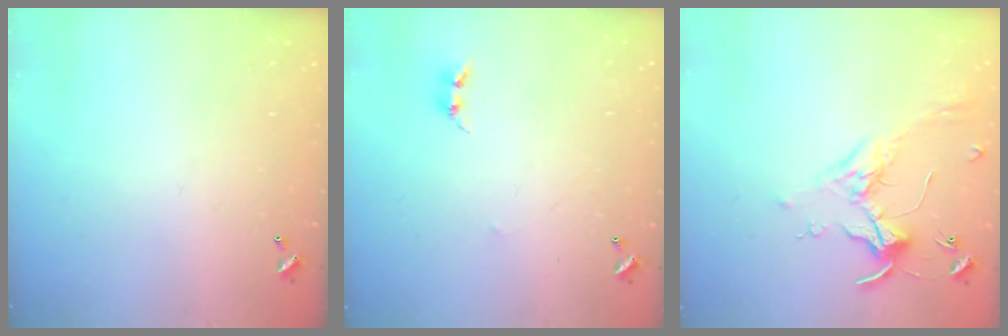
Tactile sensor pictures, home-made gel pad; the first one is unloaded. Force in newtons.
{"total": 2.9, "press": 2.9, "slide": 0.3}
{"total": 0.8, "press": 0.5, "slide": 0.6}